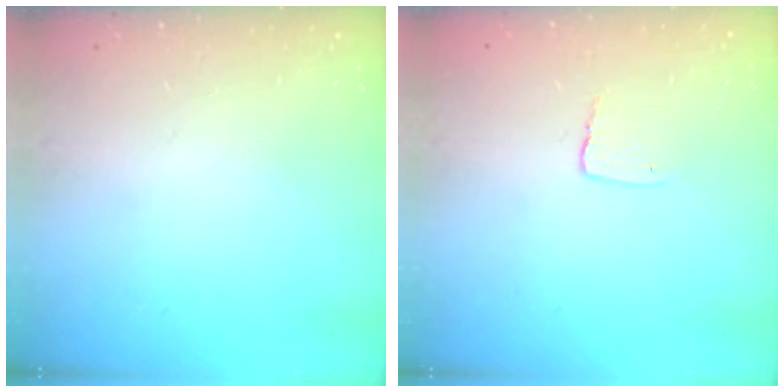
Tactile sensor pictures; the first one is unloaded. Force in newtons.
{"total": 3.6, "press": 3.6, "slide": 0.3}